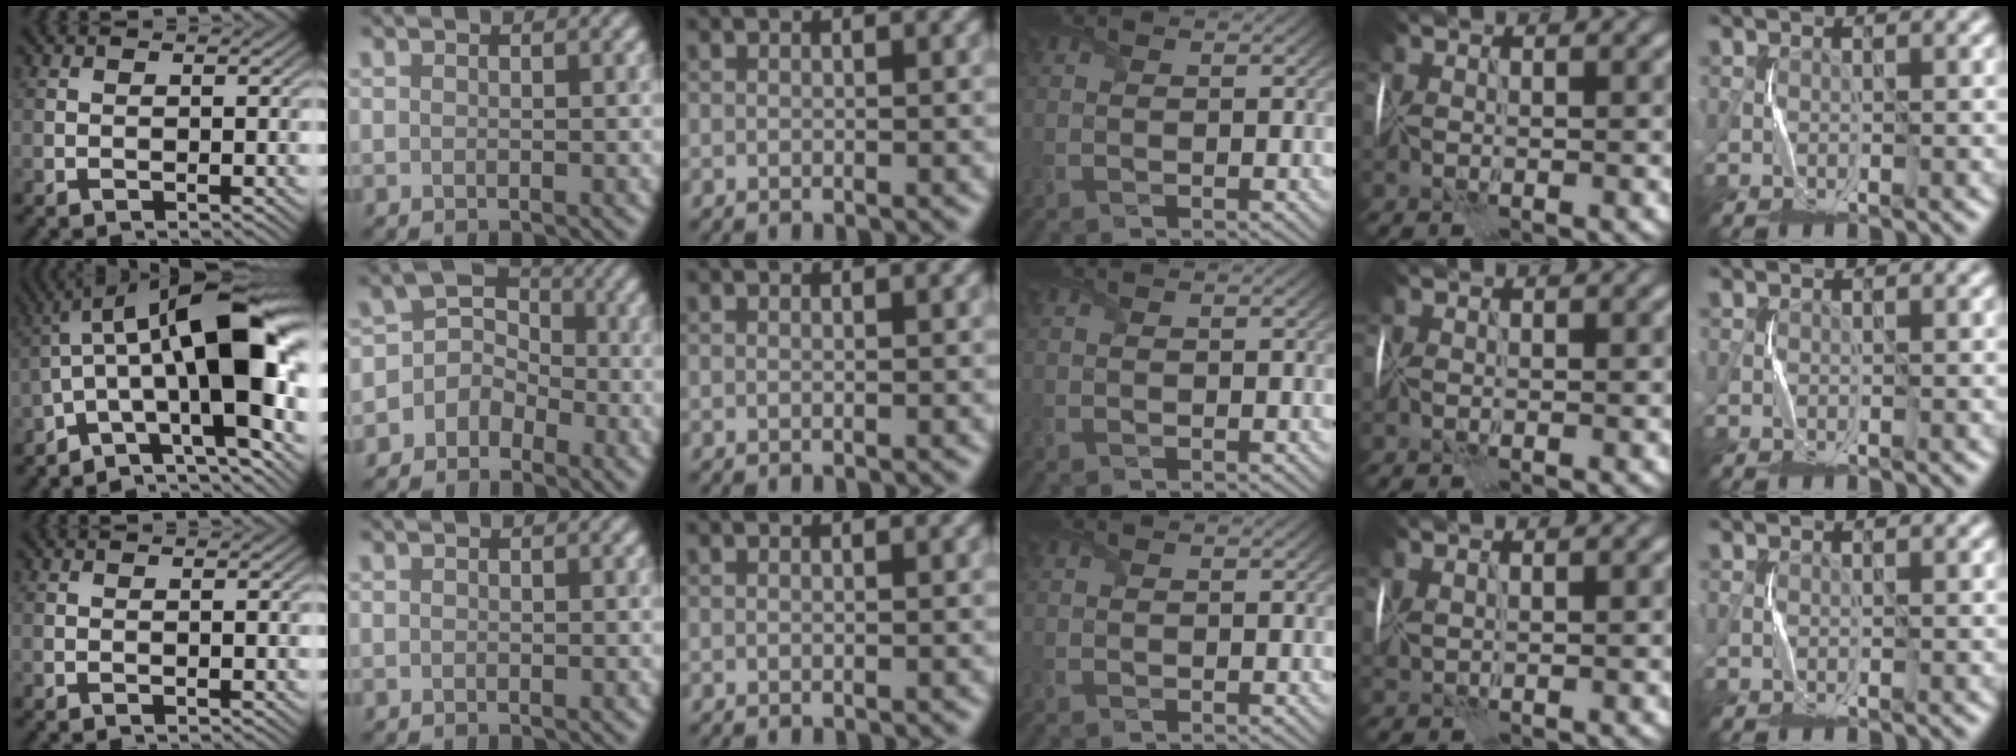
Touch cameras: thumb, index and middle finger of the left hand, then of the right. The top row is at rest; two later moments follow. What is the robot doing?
{"motion": "wrap", "object": "cellophane"}